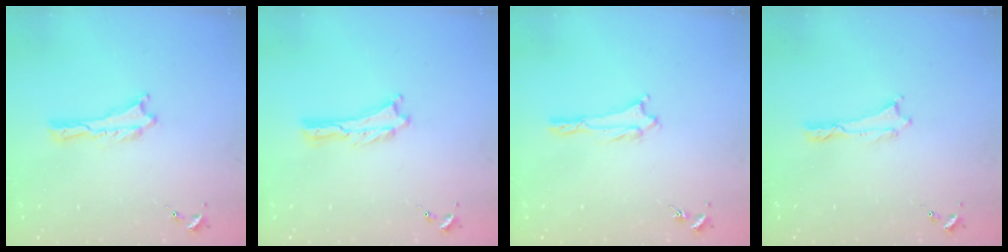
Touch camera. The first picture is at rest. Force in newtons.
{"total": 0.0}
{"total": 1.0, "press": 1.0, "slide": 0.1}
{"total": 0.0}